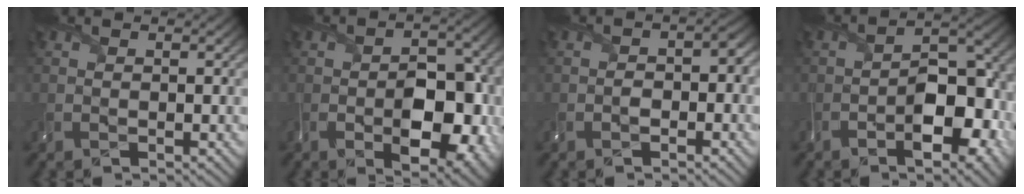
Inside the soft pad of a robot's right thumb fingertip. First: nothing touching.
{"total": 9.8, "force": [-2.7, 5.6, 7.6], "torque": [-0.112, -0.012, -0.035]}
{"total": 2.7, "force": [-1.0, 1.6, 1.9], "torque": [-0.032, -0.001, -0.018]}
{"total": 10.2, "force": [-4.0, 5.0, 7.9], "torque": [-0.116, -0.005, -0.069]}